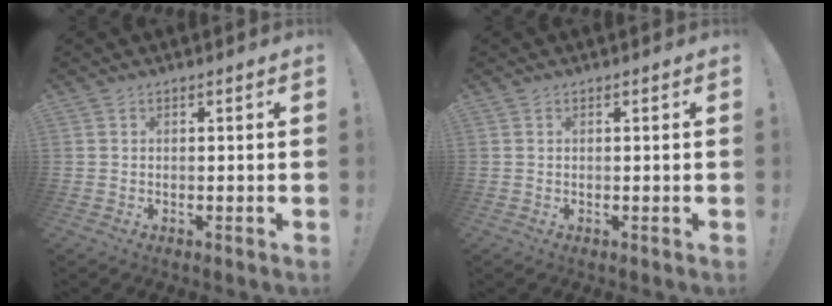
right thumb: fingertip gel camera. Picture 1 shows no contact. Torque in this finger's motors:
{"motor_torque": [-0.04, 0.28, -0.15, 0.09, 0.00]}